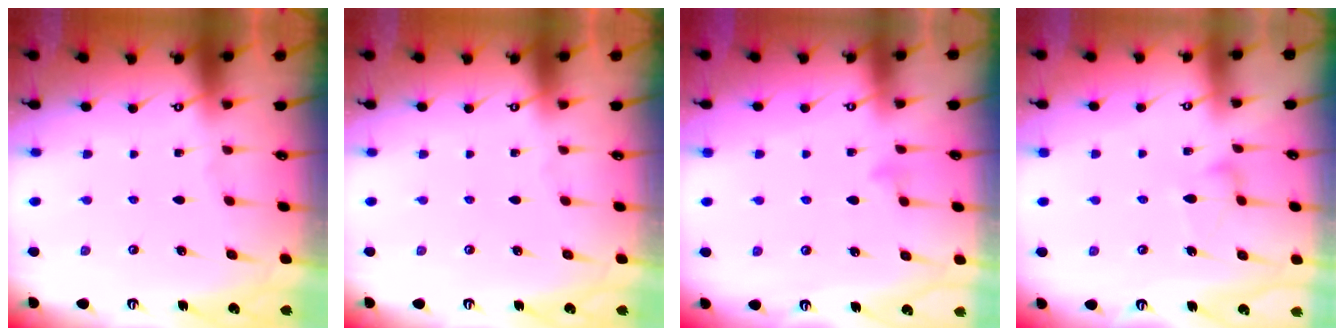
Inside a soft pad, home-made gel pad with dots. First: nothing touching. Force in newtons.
{"total": 0.0}
{"total": 4.3, "press": 4.2, "slide": 0.5}
{"total": 6.9, "press": 6.8, "slide": 0.4}